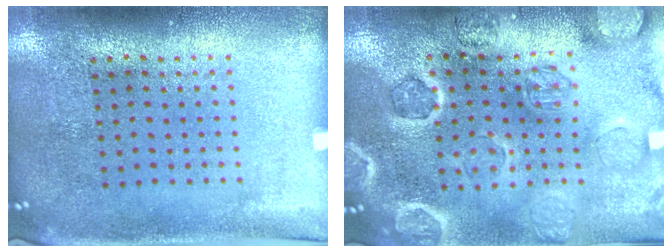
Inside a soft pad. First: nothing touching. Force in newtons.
{"total": 2.6, "press": 2.6, "slide": 0.3}